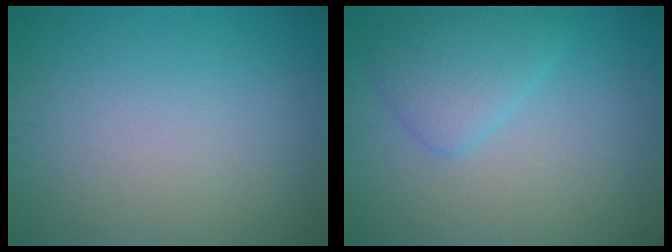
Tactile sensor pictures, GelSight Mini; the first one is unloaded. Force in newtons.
{"total": 3.2, "press": 3.2, "slide": 0.1}